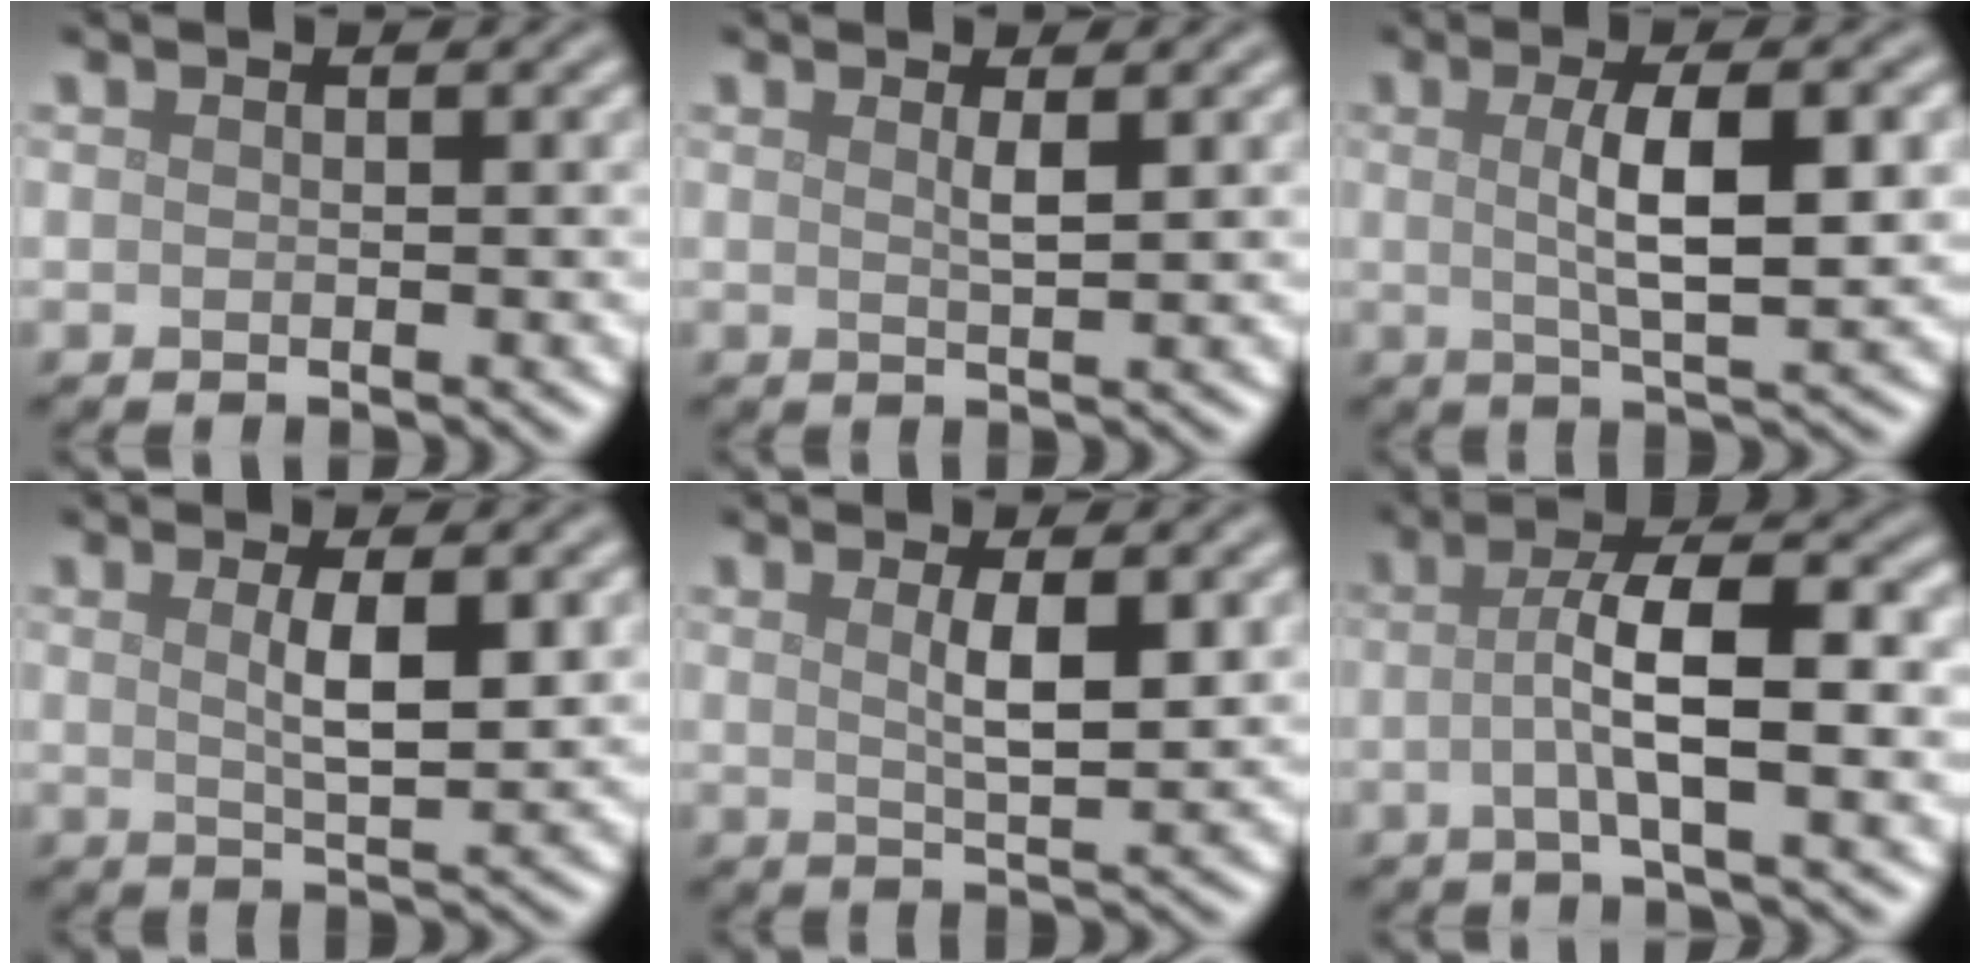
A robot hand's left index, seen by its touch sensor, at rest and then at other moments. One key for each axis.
{"total": 1.4, "fx": 0.6, "fy": 0.2, "fz": 1.2, "tx": -0.020, "ty": -0.001, "tz": 0.007}
{"total": 5.9, "fx": 0.7, "fy": 1.5, "fz": 5.7, "tx": -0.093, "ty": 0.006, "tz": 0.013}
{"total": 3.6, "fx": 0.8, "fy": 0.9, "fz": 3.4, "tx": -0.059, "ty": -0.002, "tz": 0.016}
{"total": 3.3, "fx": 0.9, "fy": 0.8, "fz": 3.1, "tx": -0.053, "ty": -0.002, "tz": 0.017}
{"total": 5.9, "fx": -0.4, "fy": 1.3, "fz": 5.8, "tx": -0.097, "ty": 0.014, "tz": -0.013}